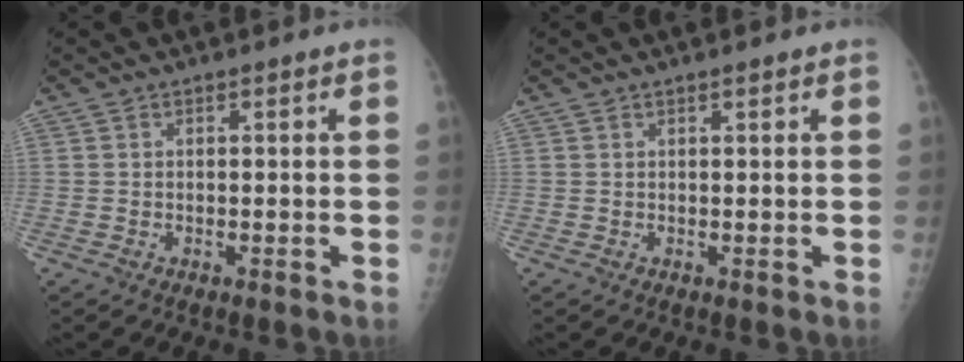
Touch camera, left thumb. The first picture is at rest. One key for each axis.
{"total": 0.6, "fx": 0.5, "fy": 0.1, "fz": 0.4, "tx": -0.006, "ty": -0.002, "tz": 0.008}